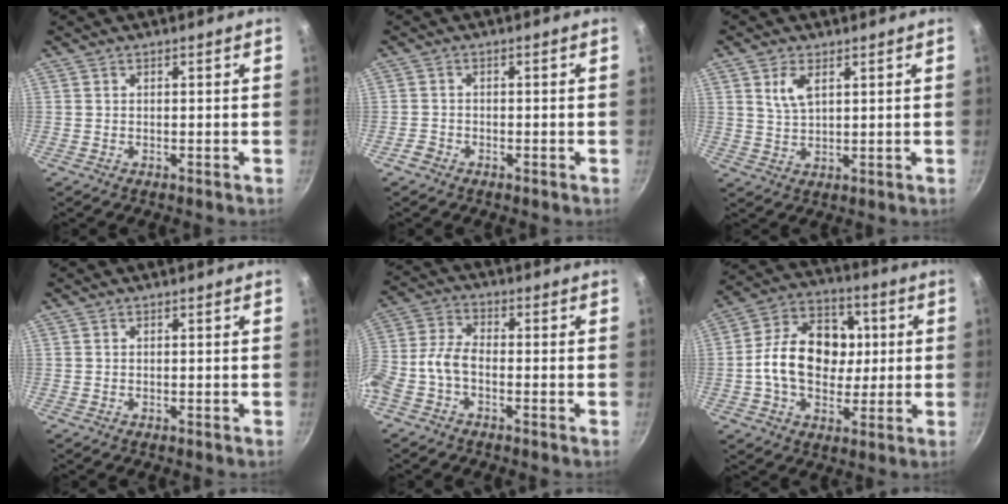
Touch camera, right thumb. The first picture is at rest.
{"total": 1.8, "force": [-1.4, 1.0, 0.5], "torque": [-0.013, 0.012, -0.028]}
{"total": 2.9, "force": [1.4, 1.9, 1.8], "torque": [-0.028, -0.005, 0.026]}
{"total": 0.0}
{"total": 6.5, "force": [-2.8, 3.3, 4.9], "torque": [-0.119, 0.033, -0.070]}
{"total": 16.8, "force": [0.5, 12.4, 11.4], "torque": [-0.153, 0.021, -0.008]}